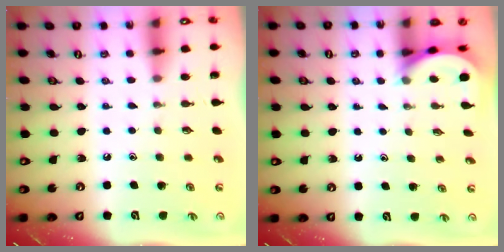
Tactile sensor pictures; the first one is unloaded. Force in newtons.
{"total": 4.7, "press": 4.6, "slide": 0.3}